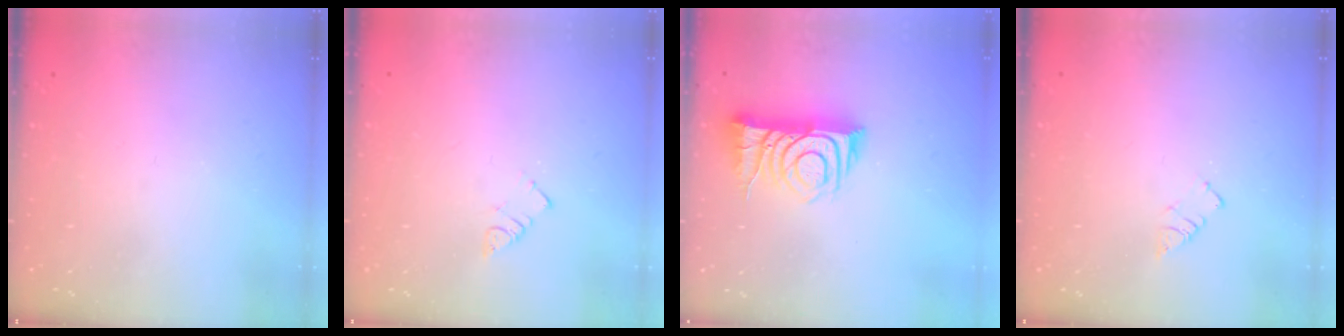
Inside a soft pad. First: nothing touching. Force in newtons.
{"total": 2.5, "press": 2.5, "slide": 0.1}
{"total": 11.3, "press": 11.2, "slide": 1.4}
{"total": 2.9, "press": 2.9, "slide": 0.4}